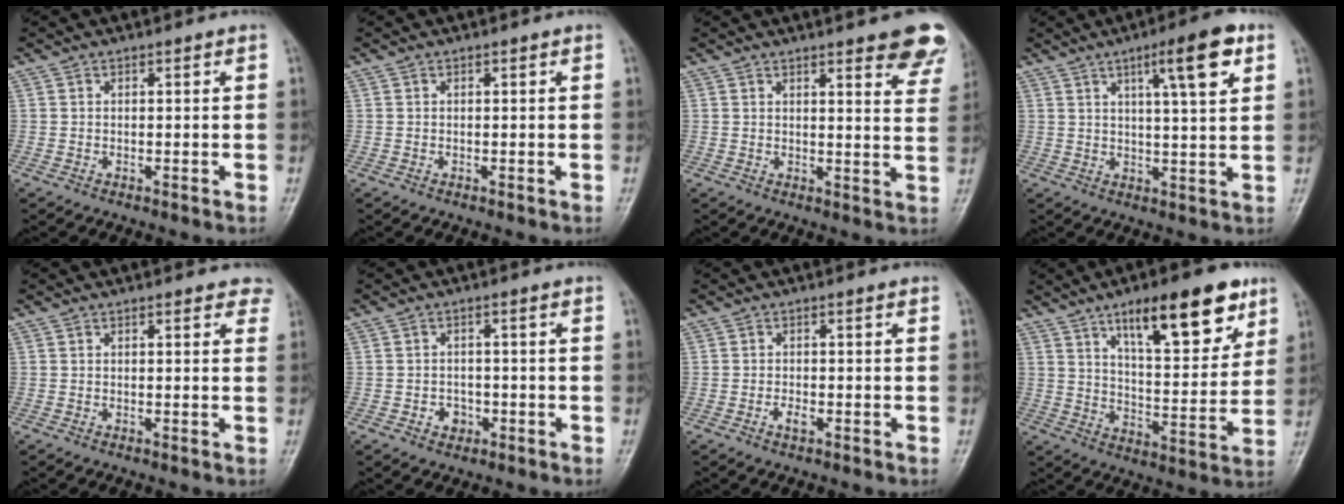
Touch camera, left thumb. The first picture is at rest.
{"total": 0.0}
{"total": 12.3, "force": [8.5, 3.0, 8.4], "torque": [-0.070, -0.038, 0.087]}
{"total": 10.0, "force": [4.7, 1.6, 8.7], "torque": [-0.127, -0.015, 0.069]}
{"total": 2.9, "force": [2.2, 1.3, 1.3], "torque": [0.007, -0.004, 0.014]}
{"total": 2.9, "force": [-1.1, 2.4, 1.2], "torque": [-0.004, 0.009, -0.015]}
{"total": 1.6, "force": [-0.6, 0.7, 1.3], "torque": [-0.021, 0.003, -0.010]}
{"total": 18.1, "force": [10.4, 6.2, 13.5], "torque": [-0.162, -0.048, 0.165]}